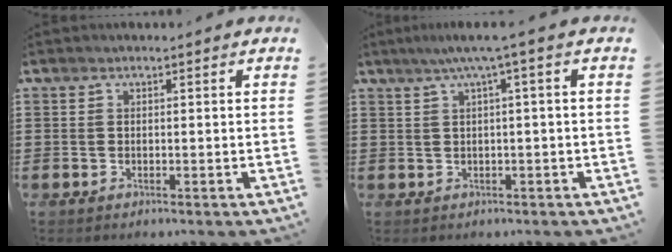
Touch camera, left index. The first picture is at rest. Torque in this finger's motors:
{"motor_torque": [0.49, -0.47, 0.28, 0.10]}